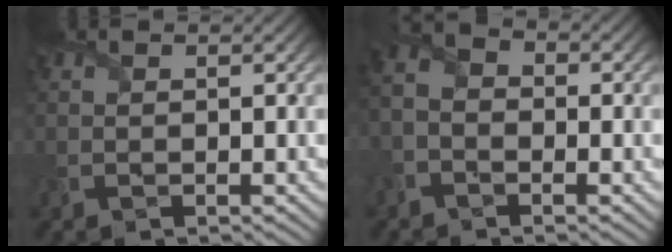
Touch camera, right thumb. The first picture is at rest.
{"total": 4.0, "force": [-2.2, 2.6, 2.1], "torque": [-0.052, -0.002, -0.045]}